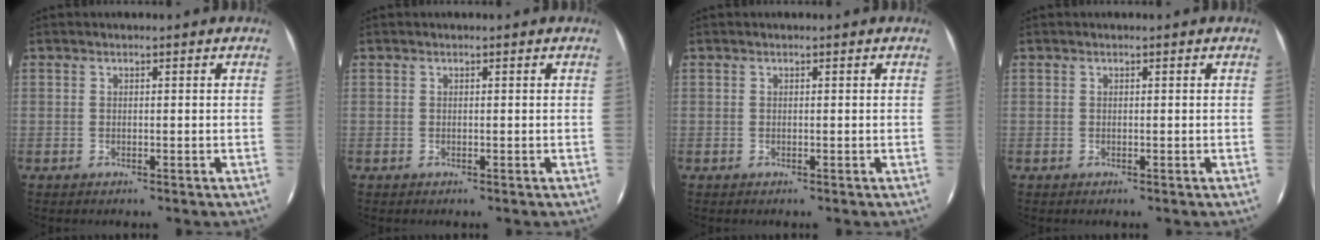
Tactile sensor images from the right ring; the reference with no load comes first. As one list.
[{"total": 0.0}, {"total": 0.0}, {"total": 0.0}]